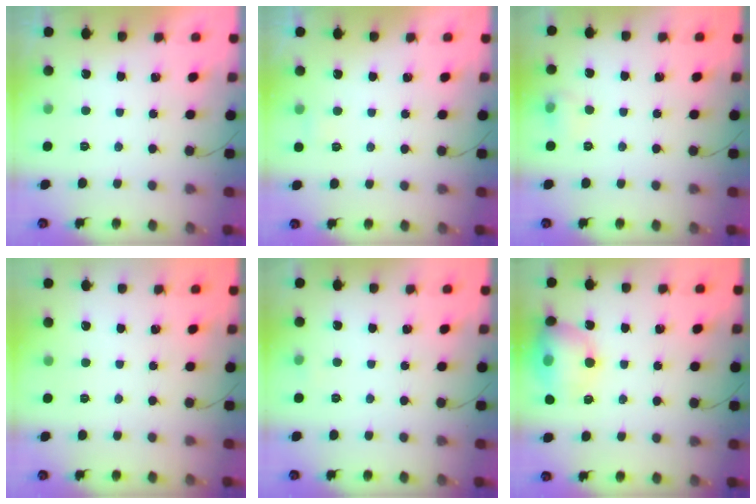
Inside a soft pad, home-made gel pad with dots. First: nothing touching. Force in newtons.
{"total": 2.1, "press": 2.0, "slide": 0.7}
{"total": 5.8, "press": 5.6, "slide": 1.4}
{"total": 0.0}
{"total": 3.4, "press": 2.5, "slide": 2.3}
{"total": 13.6, "press": 13.4, "slide": 2.3}